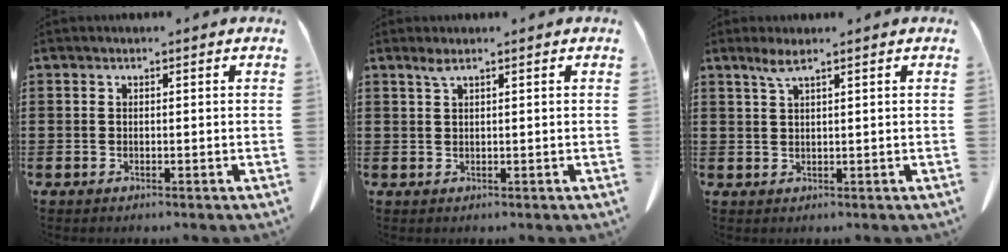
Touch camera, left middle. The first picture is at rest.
{"total": 1.3, "force": [0.8, 0.1, 1.1], "torque": [-0.024, 0.000, 0.014]}
{"total": 2.3, "force": [1.5, 0.1, 1.8], "torque": [-0.040, 0.000, 0.027]}